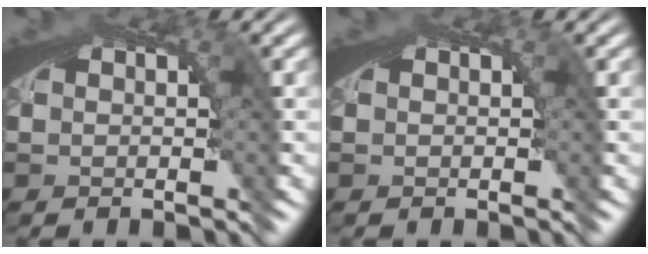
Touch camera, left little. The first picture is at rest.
{"total": 0.0}